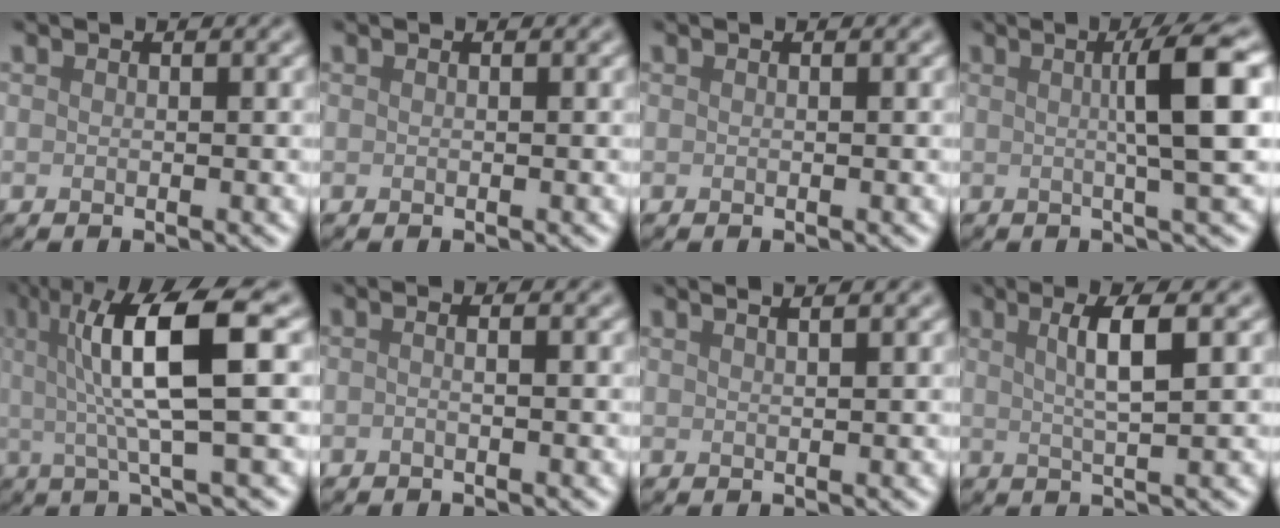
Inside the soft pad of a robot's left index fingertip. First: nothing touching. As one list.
[{"total": 0.0}, {"total": 0.0}, {"total": 6.0, "force": [0.9, 0.7, 5.9], "torque": [-0.084, 0.013, 0.011]}, {"total": 8.6, "force": [1.6, 1.7, 8.2], "torque": [-0.126, 0.006, 0.026]}, {"total": 1.7, "force": [0.2, 0.8, 1.5], "torque": [-0.006, -0.009, -0.023]}, {"total": 3.3, "force": [2.1, 1.5, 2.2], "torque": [0.001, 0.020, -0.008]}, {"total": 4.0, "force": [1.1, 0.8, 3.7], "torque": [-0.057, 0.004, 0.018]}]